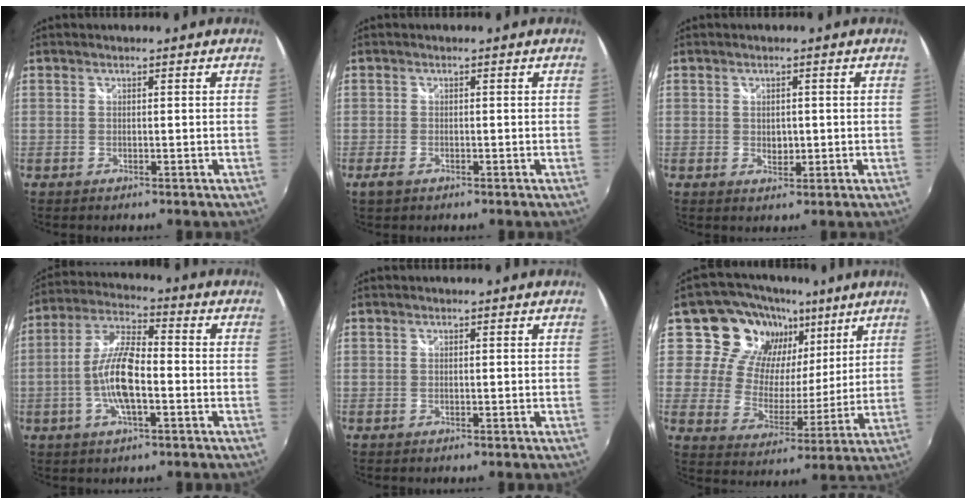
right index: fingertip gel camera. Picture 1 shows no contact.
{"total": 2.1, "force": [-1.4, 1.1, 1.2], "torque": [-0.026, -0.006, -0.026]}
{"total": 2.3, "force": [0.0, 1.8, 1.5], "torque": [-0.019, -0.002, 0.001]}
{"total": 11.0, "force": [-2.6, 3.4, 10.1], "torque": [-0.210, 0.006, -0.053]}
{"total": 0.0}
{"total": 15.1, "force": [8.6, 11.1, 5.6], "torque": [-0.102, 0.005, 0.141]}